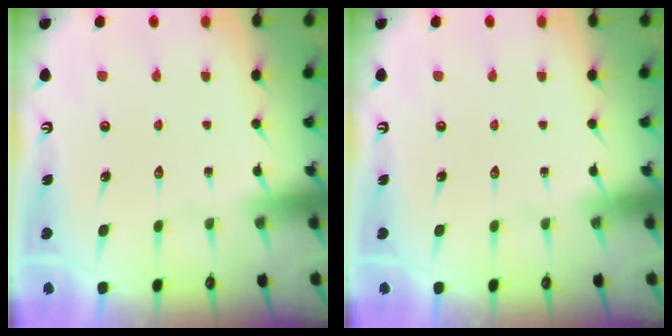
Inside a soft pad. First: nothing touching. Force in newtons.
{"total": 0.0}